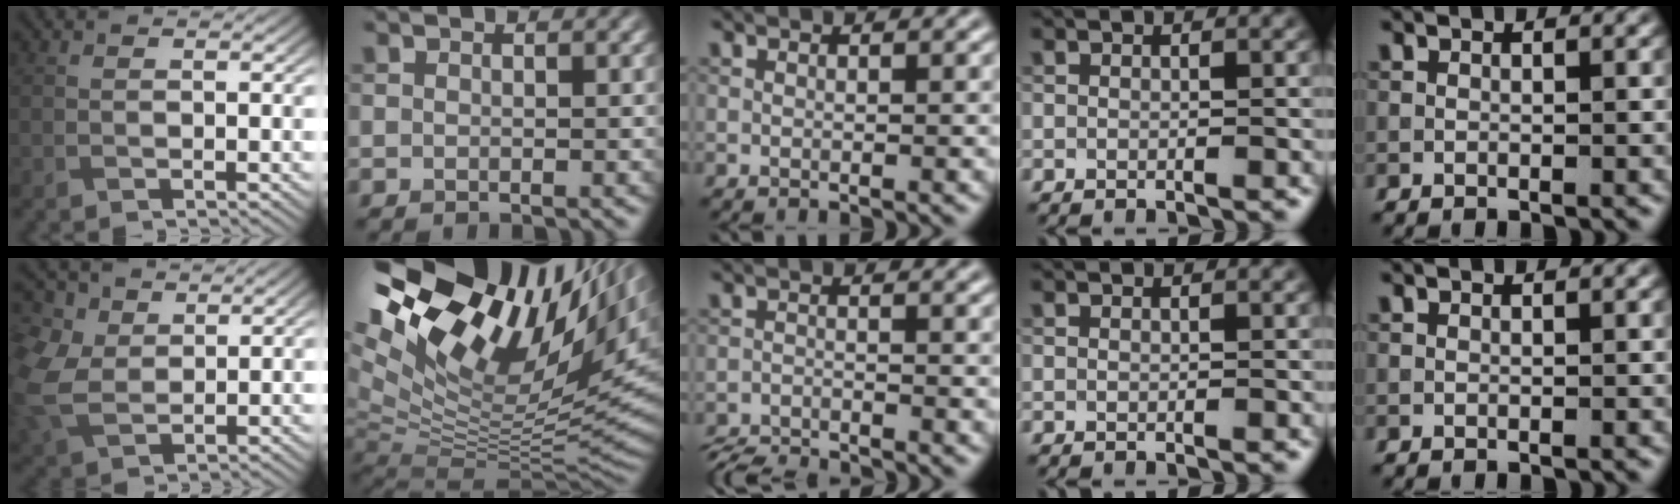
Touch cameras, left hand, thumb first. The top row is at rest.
{"thumb": {"total": 9.1, "force": [2.6, 6.6, 5.8], "torque": [-0.192, 0.006, 0.054]}, "index": {"total": 18.5, "force": [8.5, 7.3, 14.7], "torque": [-0.228, 0.033, 0.164]}, "middle": {"total": 4.7, "force": [-4.6, 0.5, 1.0], "torque": [-0.022, -0.018, -0.083]}}